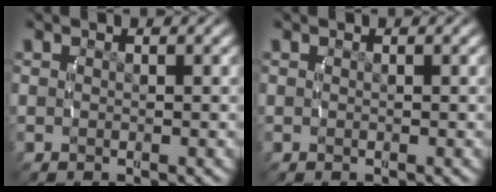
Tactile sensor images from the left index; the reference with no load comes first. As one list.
[{"total": 0.0}]